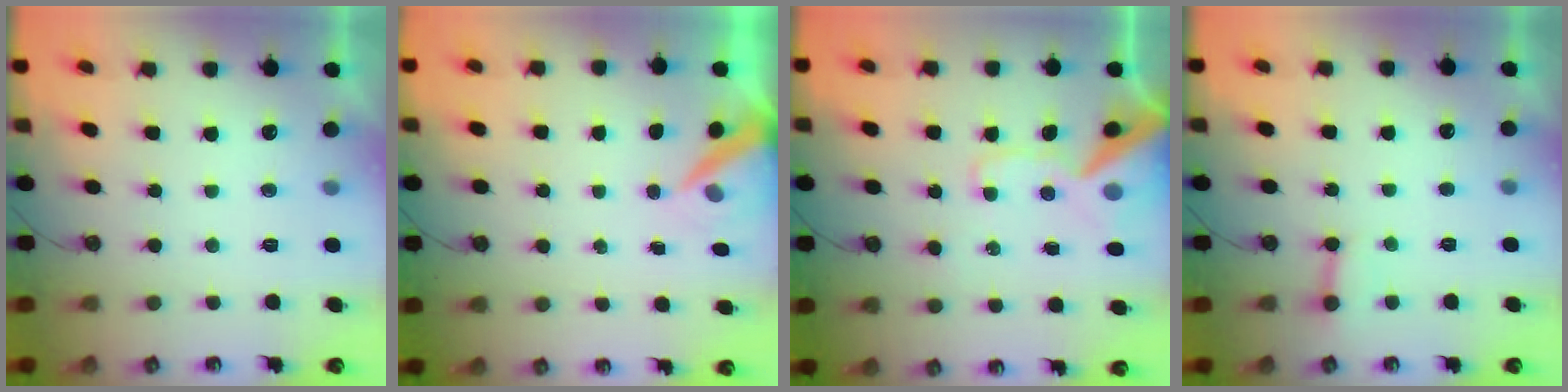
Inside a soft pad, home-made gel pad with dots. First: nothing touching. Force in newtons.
{"total": 5.9, "press": 5.8, "slide": 0.6}
{"total": 14.8, "press": 14.6, "slide": 2.2}
{"total": 2.8, "press": 2.7, "slide": 0.5}